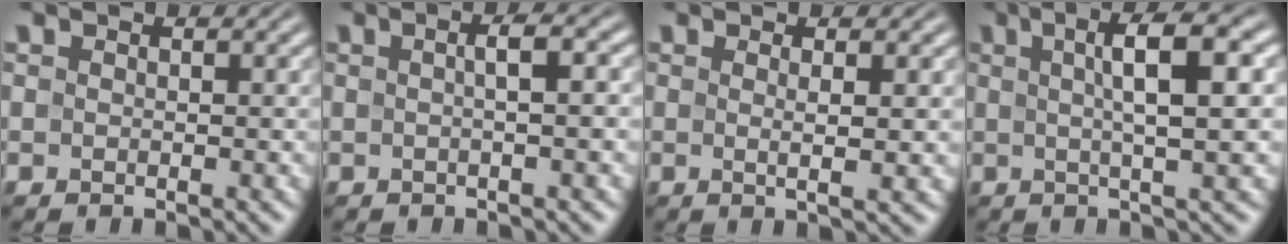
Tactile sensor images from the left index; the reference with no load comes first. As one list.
[{"total": 3.2, "force": [0.3, 0.9, 3.0], "torque": [-0.032, 0.014, -0.004]}, {"total": 2.3, "force": [0.4, 0.5, 2.2], "torque": [-0.034, 0.000, 0.003]}, {"total": 7.0, "force": [1.6, 1.6, 6.6], "torque": [-0.083, 0.017, 0.020]}]